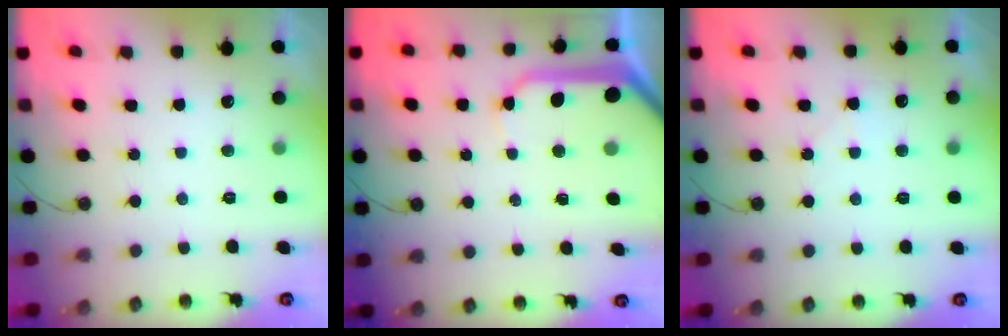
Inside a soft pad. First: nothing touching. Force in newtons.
{"total": 9.8, "press": 9.7, "slide": 1.0}
{"total": 6.2, "press": 6.2, "slide": 0.8}